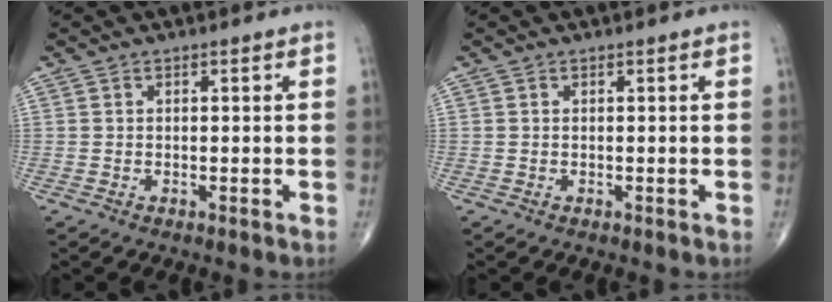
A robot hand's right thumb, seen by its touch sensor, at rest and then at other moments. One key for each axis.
{"total": 0.0}